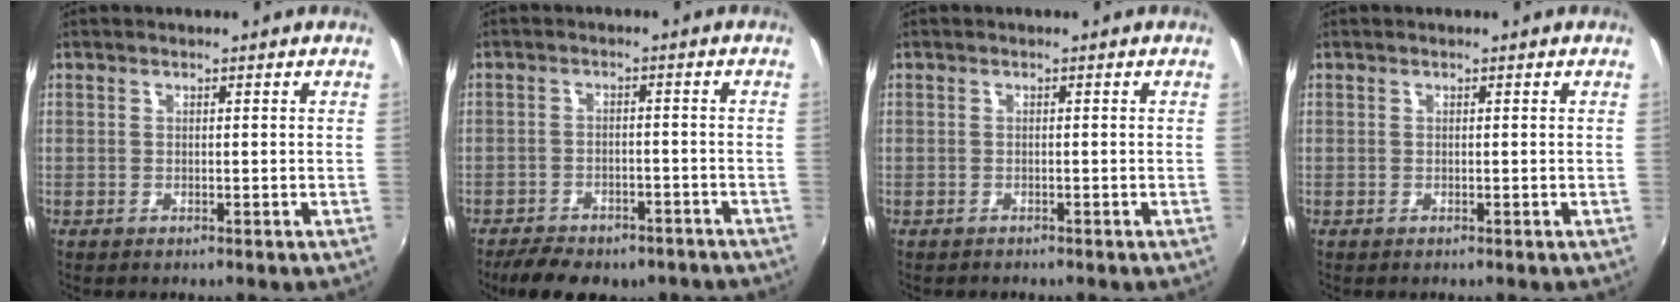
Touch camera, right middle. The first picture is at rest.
{"total": 13.1, "force": [-10.0, 5.7, 6.1], "torque": [-0.135, -0.015, -0.135]}
{"total": 0.9, "force": [-0.8, 0.3, 0.0], "torque": [-0.006, -0.001, -0.012]}
{"total": 0.0}